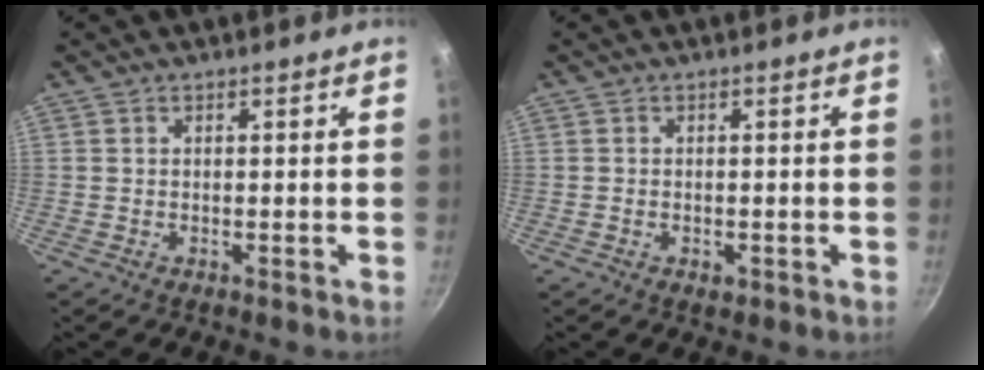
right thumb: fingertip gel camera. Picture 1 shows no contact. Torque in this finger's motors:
{"motor_torque": [-0.44, -0.20, 0.23, 0.57, -0.03]}